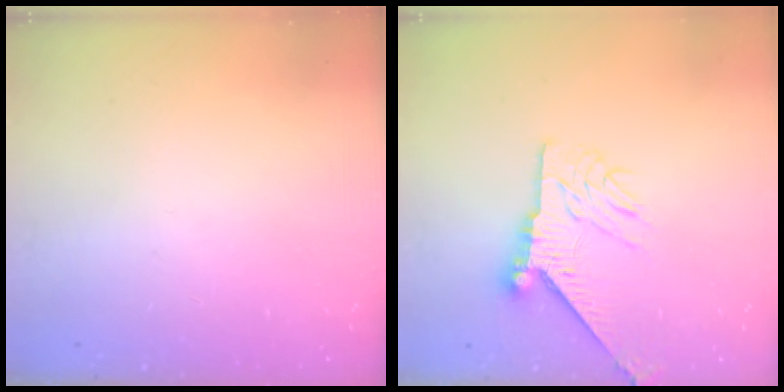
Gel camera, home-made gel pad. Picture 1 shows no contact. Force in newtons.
{"total": 9.5, "press": 9.5, "slide": 0.6}